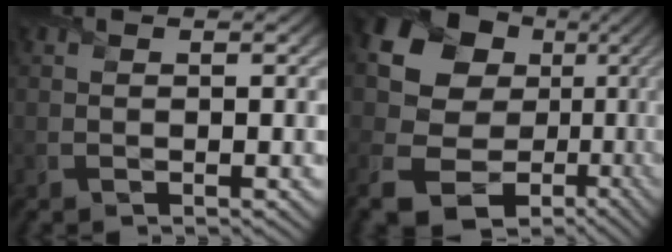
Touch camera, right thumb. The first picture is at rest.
{"total": 18.4, "force": [0.4, 15.3, 10.2], "torque": [-0.225, -0.037, 0.039]}